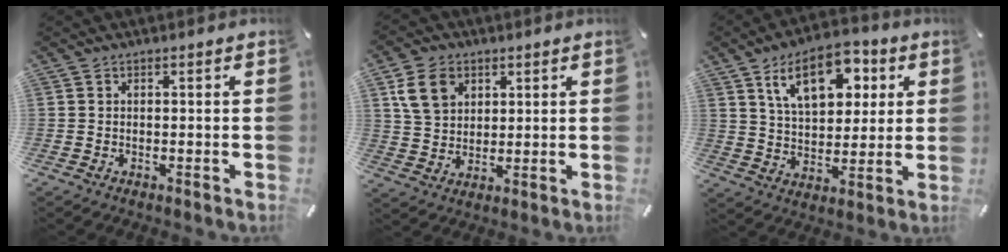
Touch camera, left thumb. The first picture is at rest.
{"total": 8.6, "force": [3.6, 6.7, 3.9], "torque": [-0.087, 0.008, 0.069]}
{"total": 15.2, "force": [7.5, 8.8, 9.8], "torque": [-0.156, -0.011, 0.130]}